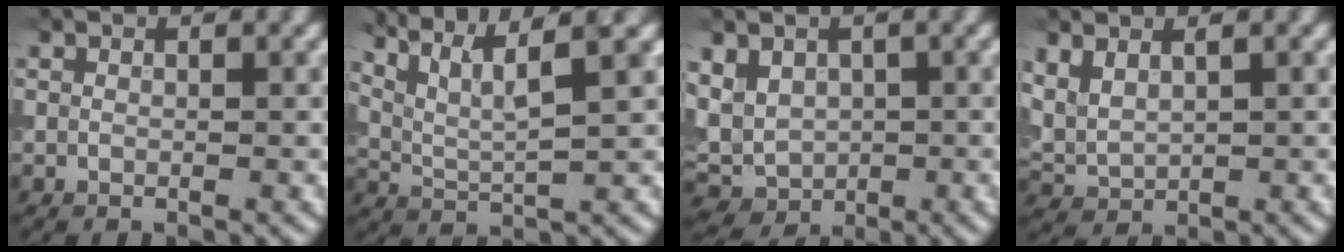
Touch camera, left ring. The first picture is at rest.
{"total": 6.0, "force": [4.1, 1.0, 4.4], "torque": [-0.085, 0.011, 0.069]}
{"total": 4.5, "force": [0.8, 3.6, 2.5], "torque": [-0.050, 0.002, 0.012]}
{"total": 2.5, "force": [1.2, 1.4, 1.6], "torque": [-0.044, 0.000, 0.031]}